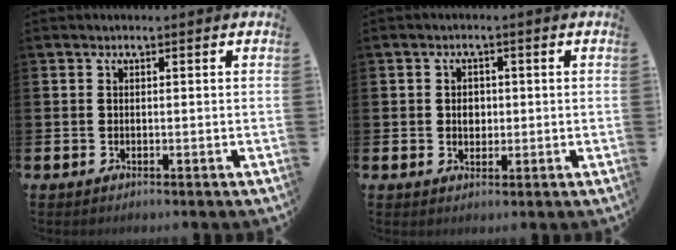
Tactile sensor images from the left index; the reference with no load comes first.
{"total": 2.2, "force": [0.1, 1.8, 1.3], "torque": [0.003, -0.003, -0.007]}